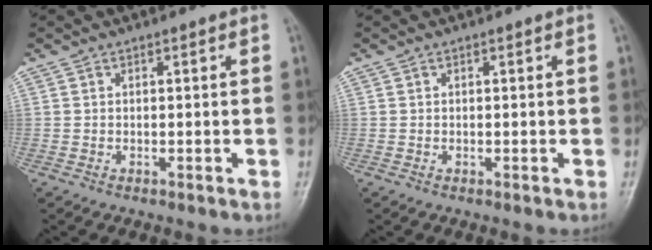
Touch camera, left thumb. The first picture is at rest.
{"total": 0.0}